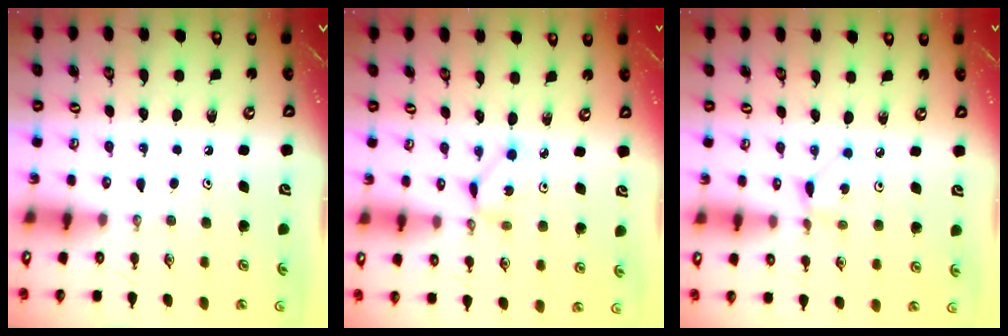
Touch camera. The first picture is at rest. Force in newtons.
{"total": 2.6, "press": 2.6, "slide": 0.1}
{"total": 2.5, "press": 2.5, "slide": 0.4}